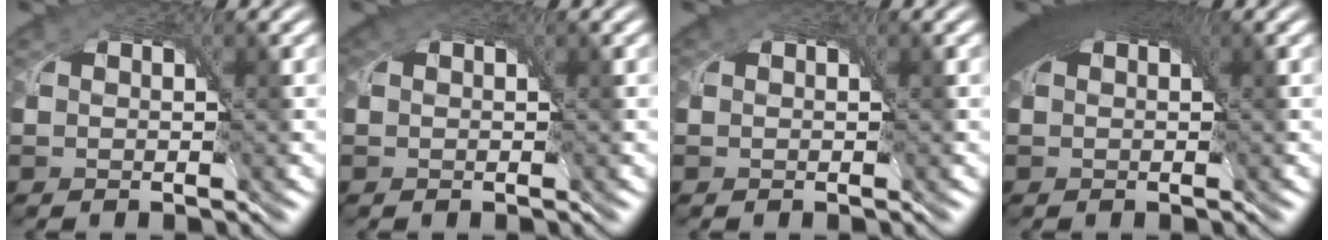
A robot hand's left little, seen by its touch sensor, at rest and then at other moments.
{"total": 2.0, "force": [1.0, 1.3, 1.1], "torque": [-0.021, 0.005, 0.009]}
{"total": 1.0, "force": [0.5, 0.7, 0.5], "torque": [-0.011, 0.002, 0.005]}
{"total": 7.4, "force": [2.8, 3.5, 5.9], "torque": [-0.090, 0.019, 0.030]}